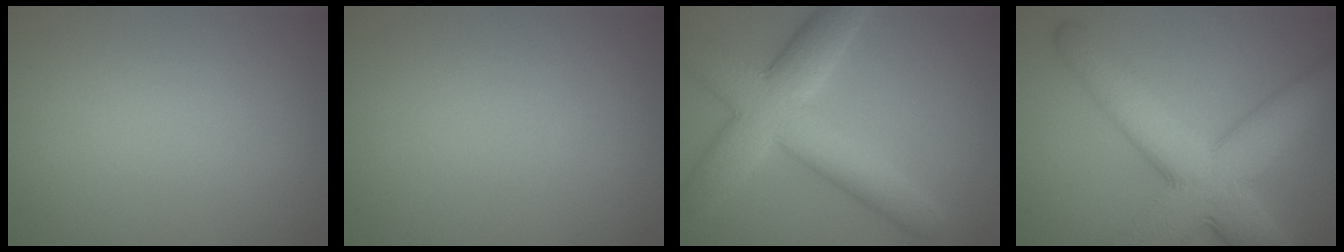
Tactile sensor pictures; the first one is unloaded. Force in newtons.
{"total": 0.0}
{"total": 8.5, "press": 8.5, "slide": 0.3}
{"total": 10.8, "press": 10.8, "slide": 0.1}